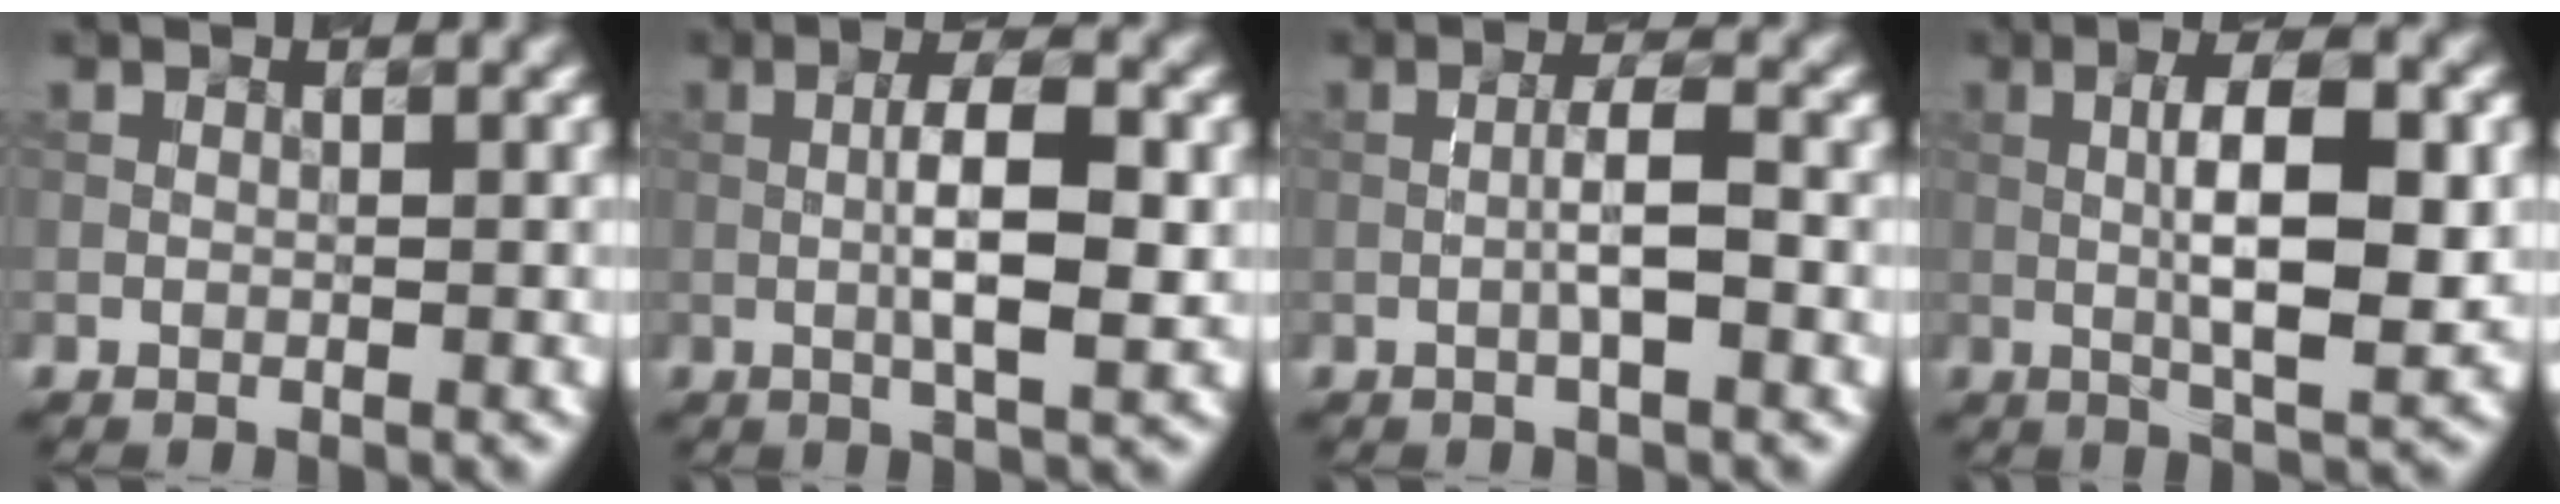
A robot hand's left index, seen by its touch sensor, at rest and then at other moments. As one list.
[{"total": 5.9, "force": [0.0, 1.4, 5.7], "torque": [-0.101, 0.004, -0.004]}, {"total": 2.8, "force": [-0.6, 0.4, 2.7], "torque": [-0.048, 0.007, -0.014]}, {"total": 7.8, "force": [0.4, 2.1, 7.5], "torque": [-0.122, 0.004, 0.004]}]